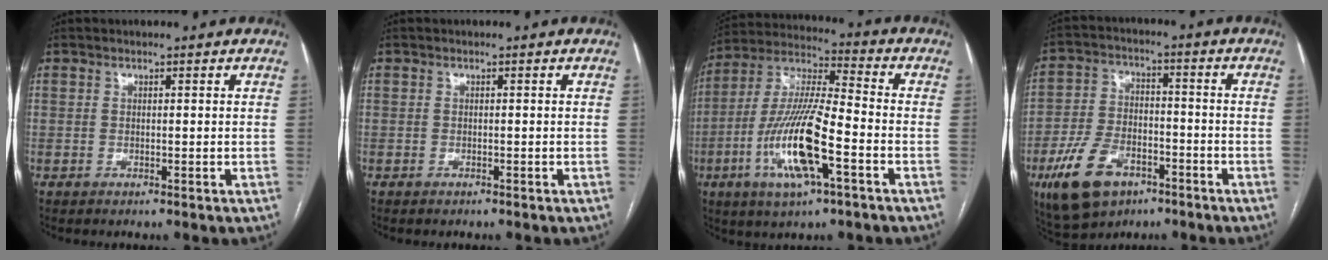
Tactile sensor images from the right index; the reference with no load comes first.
{"total": 0.6, "force": [-0.5, 0.2, 0.2], "torque": [-0.009, -0.001, -0.007]}
{"total": 16.2, "force": [-5.6, 2.6, 15.0], "torque": [-0.308, -0.007, -0.101]}
{"total": 12.3, "force": [-6.6, 6.9, 7.7], "torque": [-0.161, 0.004, -0.112]}